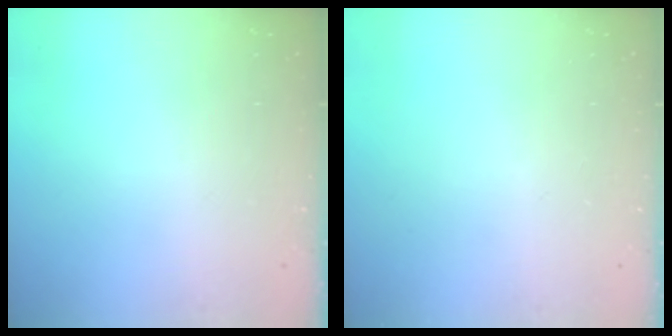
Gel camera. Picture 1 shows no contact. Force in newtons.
{"total": 0.0}